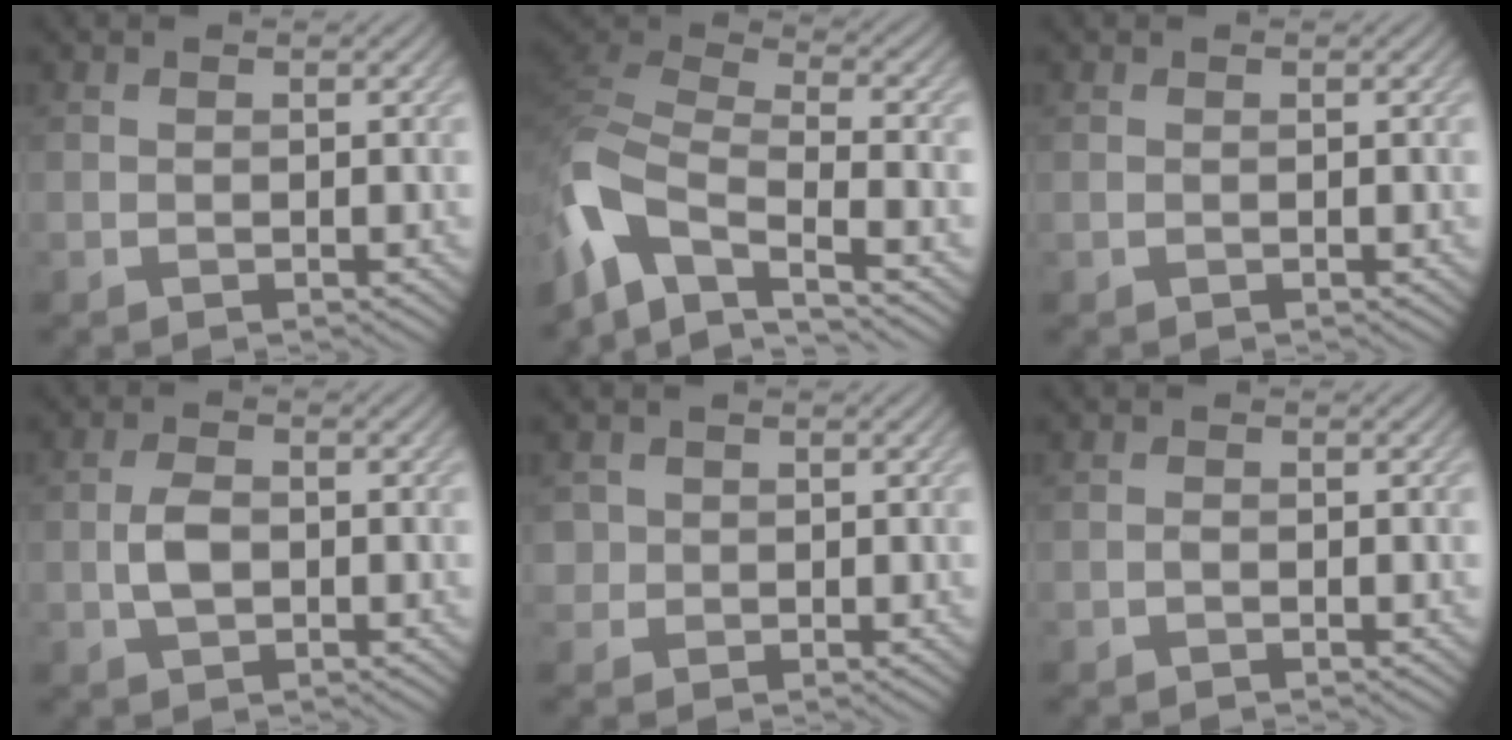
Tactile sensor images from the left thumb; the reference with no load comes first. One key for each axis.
{"total": 11.2, "fx": -6.7, "fy": 5.1, "fz": 7.4, "tx": -0.182, "ty": -0.011, "tz": -0.145}
{"total": 0.0}
{"total": 3.1, "fx": -0.3, "fy": 1.9, "fz": 2.5, "tx": -0.056, "ty": 0.005, "tz": -0.009}
{"total": 1.8, "fx": 0.3, "fy": 1.7, "fz": 0.1, "tx": 0.000, "ty": 0.001, "tz": 0.004}
{"total": 0.5, "fx": -0.3, "fy": 0.3, "fz": 0.4, "tx": -0.007, "ty": 0.004, "tz": -0.007}